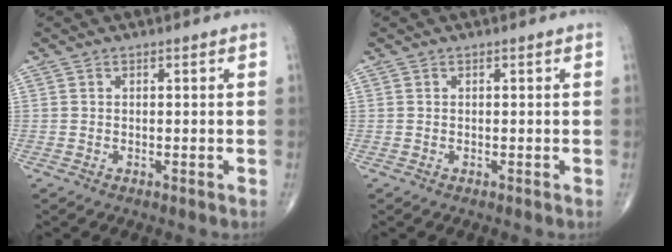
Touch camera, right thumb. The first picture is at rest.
{"total": 0.0}